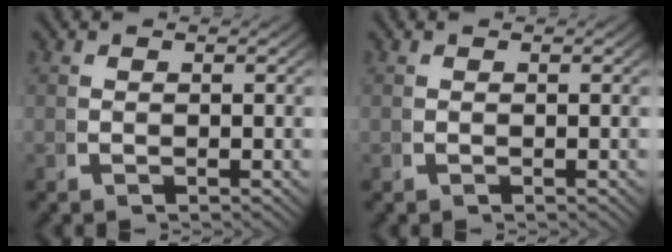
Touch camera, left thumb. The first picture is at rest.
{"total": 0.0}